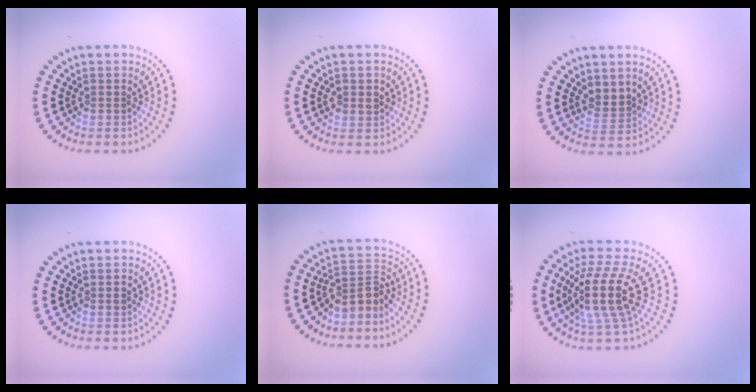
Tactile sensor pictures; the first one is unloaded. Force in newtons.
{"total": 1.4, "press": 1.3, "slide": 0.4}
{"total": 1.8, "press": 1.5, "slide": 1.0}
{"total": 0.6, "press": 0.6, "slide": 0.1}
{"total": 2.8, "press": 2.0, "slide": 1.9}
{"total": 4.9, "press": 3.7, "slide": 3.2}